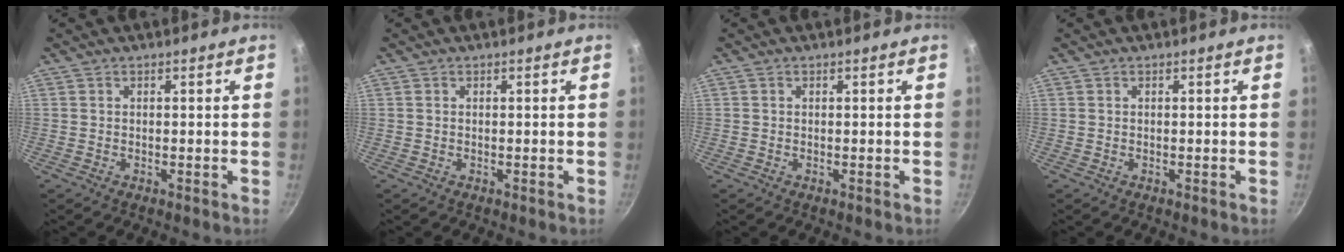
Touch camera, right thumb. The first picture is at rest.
{"total": 0.0}
{"total": 0.0}
{"total": 0.0}